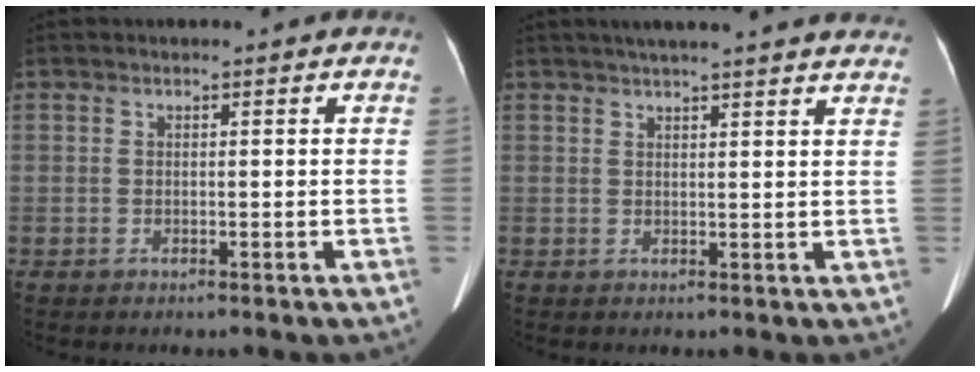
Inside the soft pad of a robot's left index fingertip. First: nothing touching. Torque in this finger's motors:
{"motor_torque": [0.44, -0.56, 0.03, 0.01]}